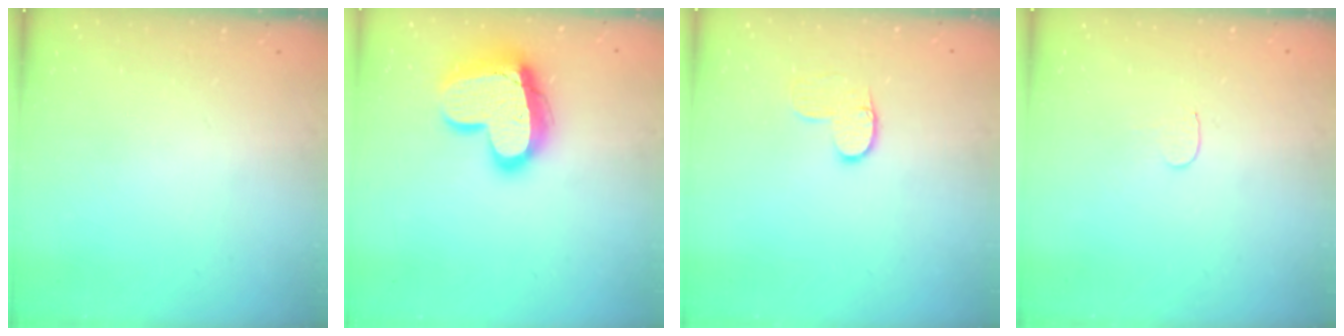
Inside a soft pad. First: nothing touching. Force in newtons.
{"total": 19.3, "press": 19.2, "slide": 2.0}
{"total": 6.3, "press": 6.3, "slide": 0.3}
{"total": 3.4, "press": 3.4, "slide": 0.4}